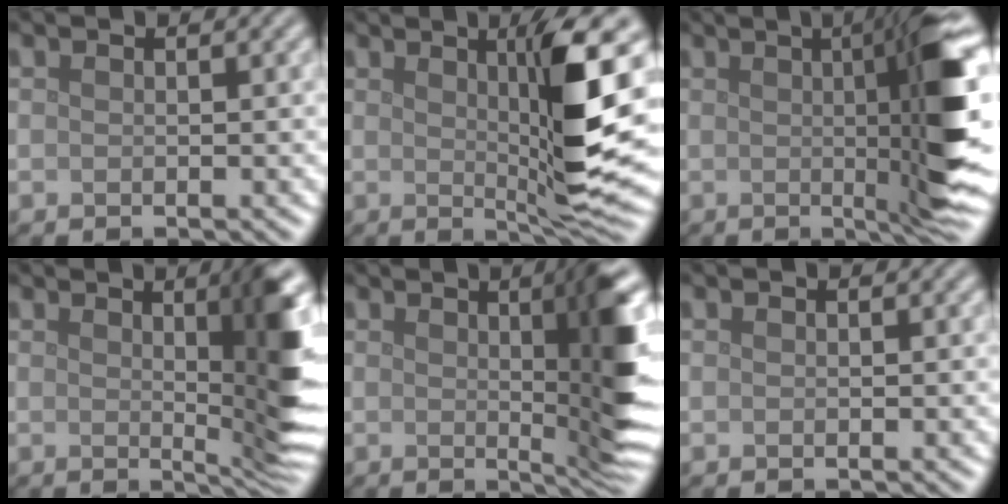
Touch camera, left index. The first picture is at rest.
{"total": 8.4, "force": [1.5, 1.1, 8.2], "torque": [-0.122, -0.010, 0.034]}
{"total": 11.5, "force": [0.8, 2.0, 11.3], "torque": [-0.131, 0.006, 0.013]}
{"total": 7.4, "force": [1.4, 1.3, 7.1], "torque": [-0.083, -0.004, 0.027]}
{"total": 8.3, "force": [1.2, 1.6, 8.0], "torque": [-0.091, 0.000, 0.023]}
{"total": 0.0}